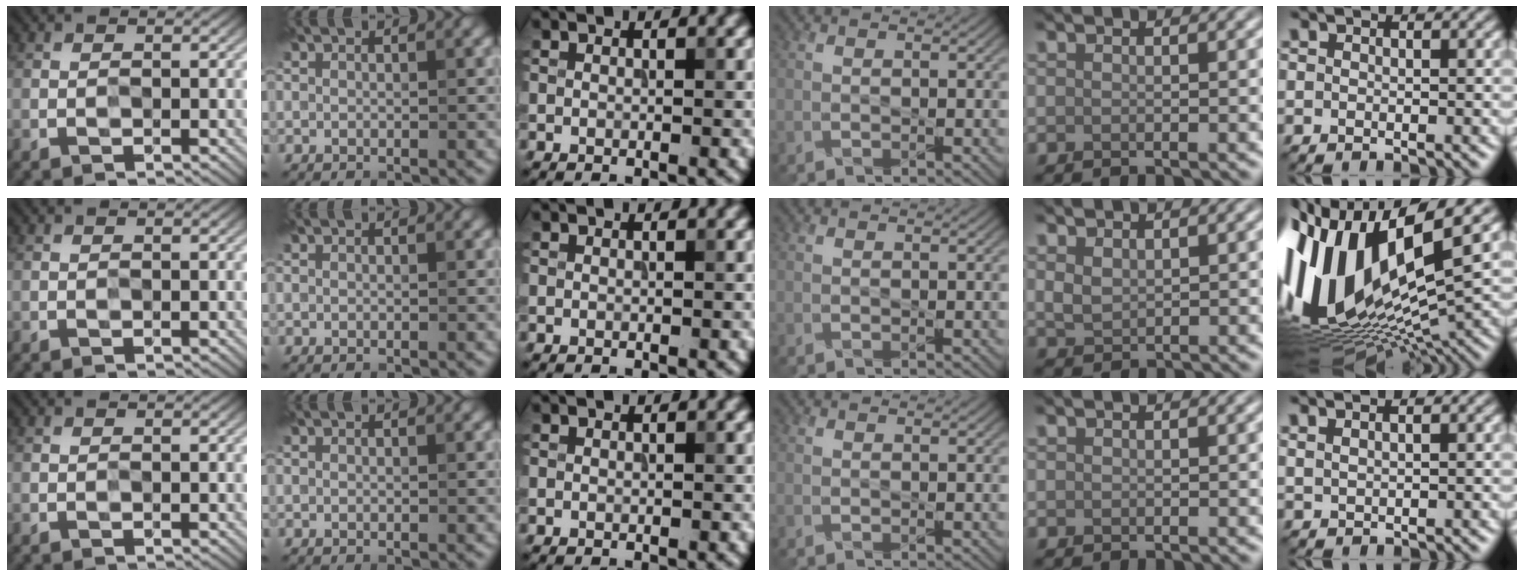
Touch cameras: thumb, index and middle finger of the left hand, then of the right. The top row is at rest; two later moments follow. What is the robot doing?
{"motion": "press", "object": "sticky note"}